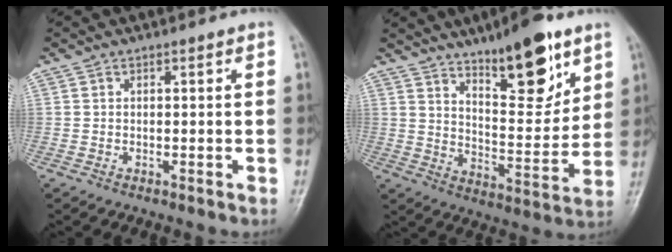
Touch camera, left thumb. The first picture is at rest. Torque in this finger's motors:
{"motor_torque": [0.69, 0.37, 1.17, -1.60, 0.15]}